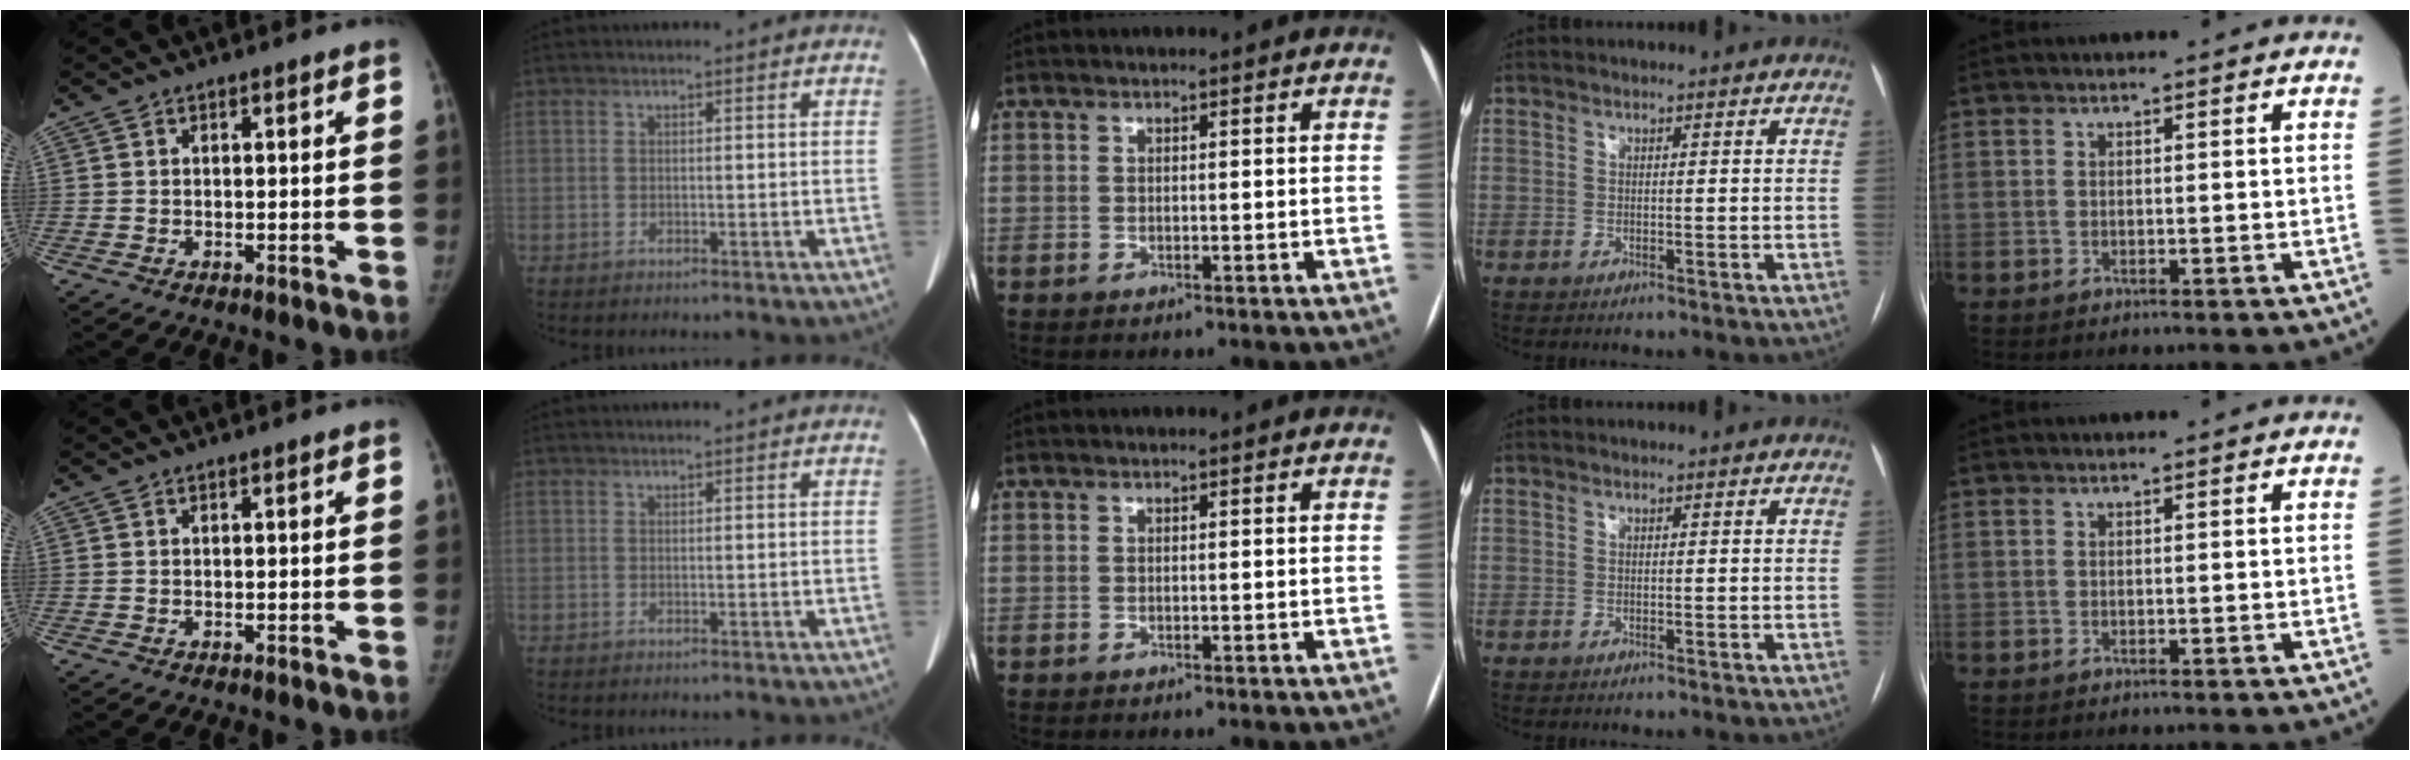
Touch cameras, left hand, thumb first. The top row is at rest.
{}